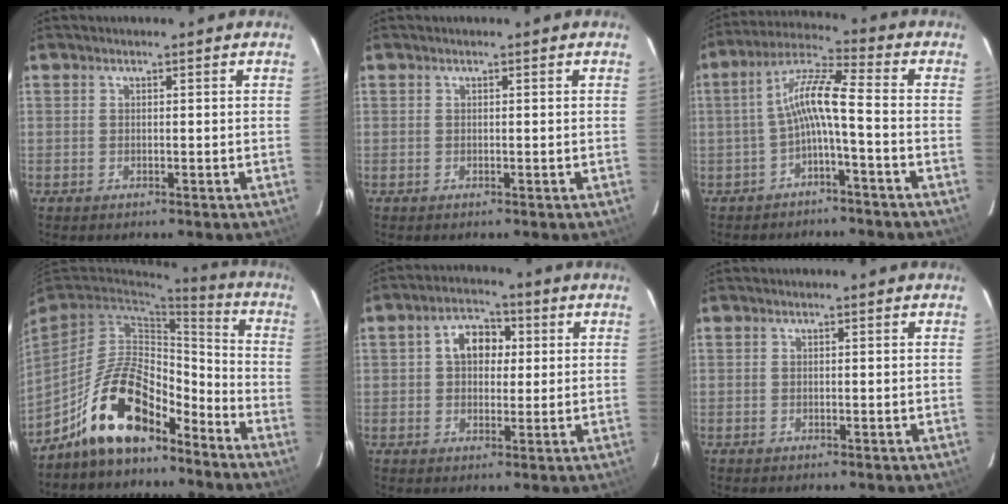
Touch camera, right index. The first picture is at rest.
{"total": 0.0}
{"total": 7.7, "force": [-2.3, 0.5, 7.3], "torque": [-0.167, 0.022, -0.044]}
{"total": 15.0, "force": [-10.6, 6.3, 8.6], "torque": [-0.171, 0.029, -0.183]}
{"total": 6.8, "force": [1.4, 4.9, 4.4], "torque": [-0.074, 0.027, 0.025]}
{"total": 0.0}